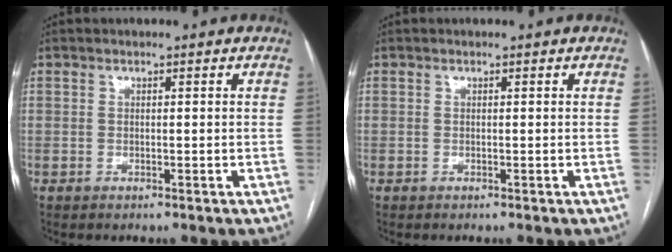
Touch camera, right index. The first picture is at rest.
{"total": 0.0}